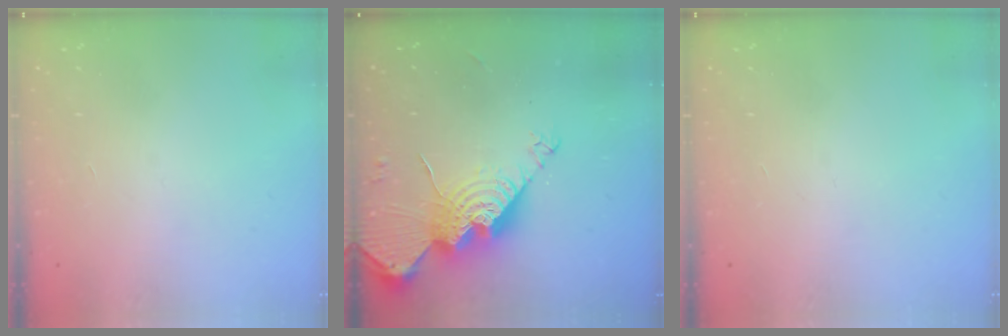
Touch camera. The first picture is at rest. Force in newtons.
{"total": 16.4, "press": 16.4, "slide": 1.1}
{"total": 0.0}